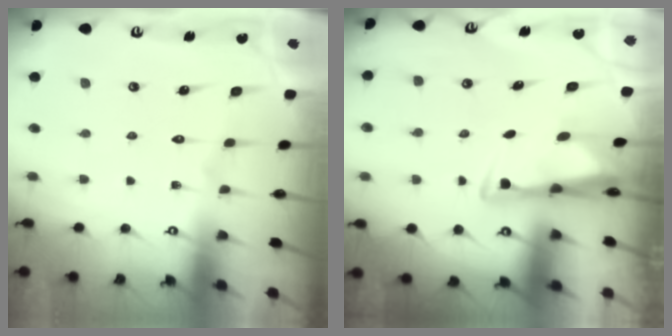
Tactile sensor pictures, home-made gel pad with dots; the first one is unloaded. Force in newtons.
{"total": 3.1, "press": 3.0, "slide": 0.9}